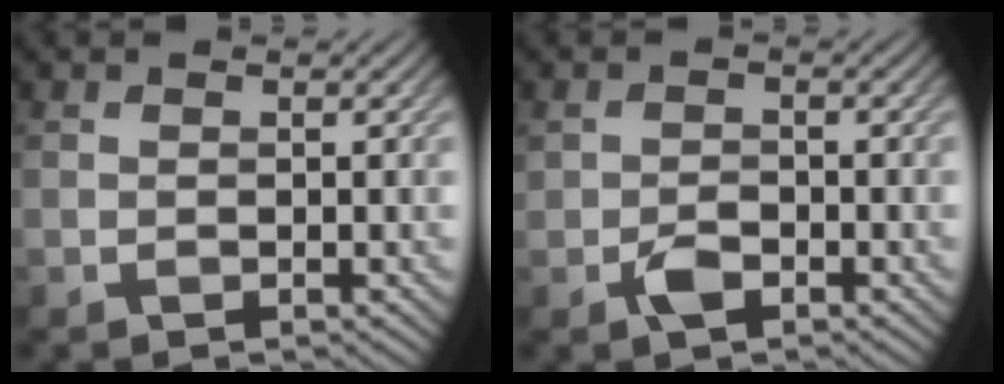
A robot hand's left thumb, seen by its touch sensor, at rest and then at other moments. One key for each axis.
{"total": 2.5, "fx": -1.4, "fy": 1.4, "fz": 1.5, "tx": -0.031, "ty": -0.001, "tz": -0.026}